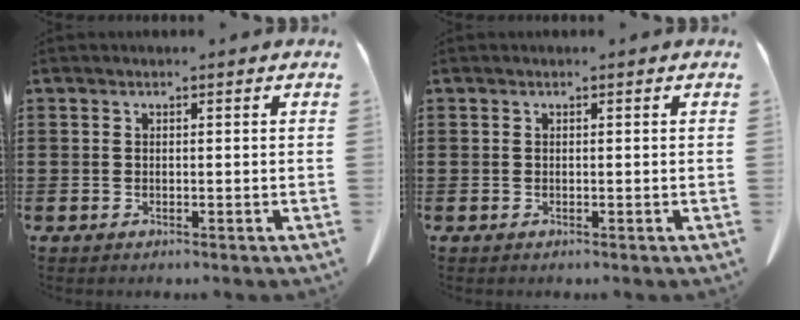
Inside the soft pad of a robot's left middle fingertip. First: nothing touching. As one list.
[{"total": 0.0}]